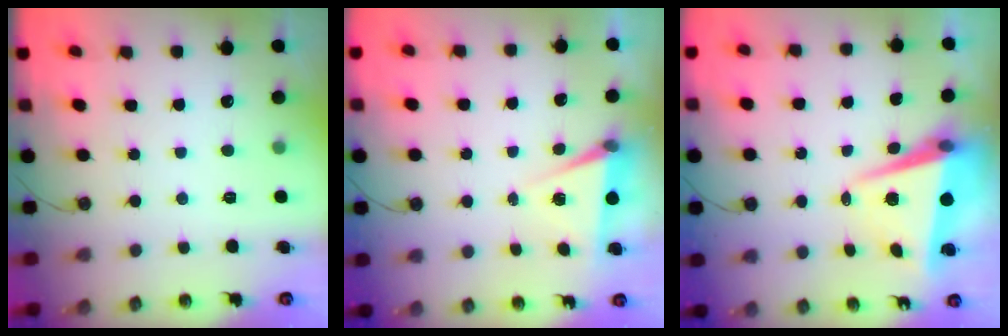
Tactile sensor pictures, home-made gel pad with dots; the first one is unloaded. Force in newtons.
{"total": 6.0, "press": 4.0, "slide": 4.5}
{"total": 8.3, "press": 8.2, "slide": 1.1}